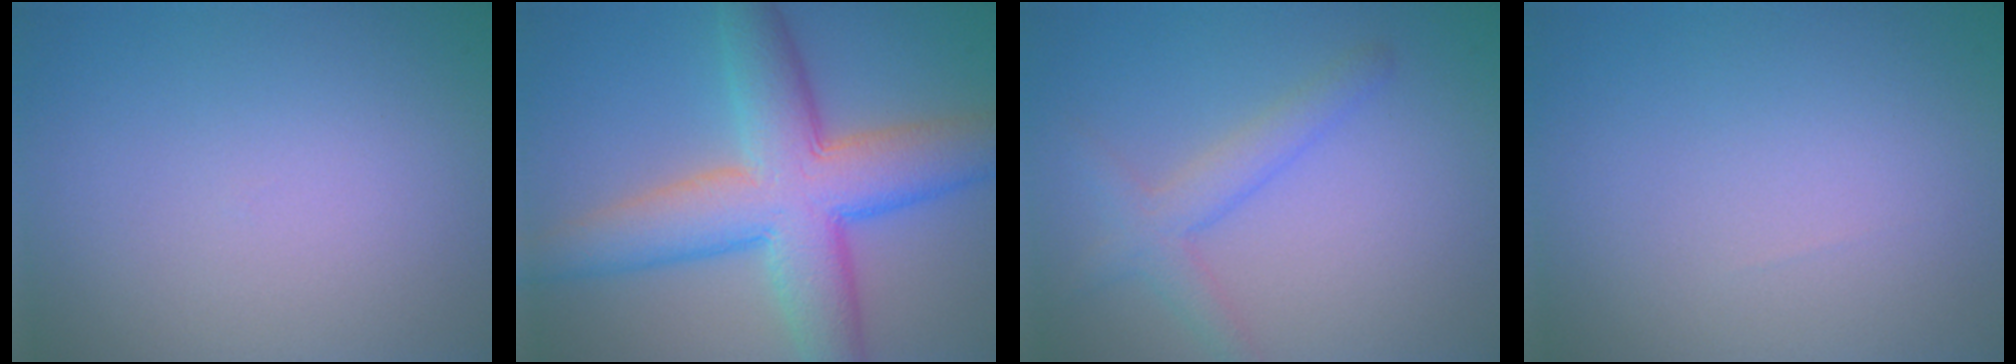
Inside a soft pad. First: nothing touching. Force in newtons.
{"total": 9.8, "press": 9.8, "slide": 0.4}
{"total": 2.7, "press": 2.7, "slide": 0.1}
{"total": 0.0}